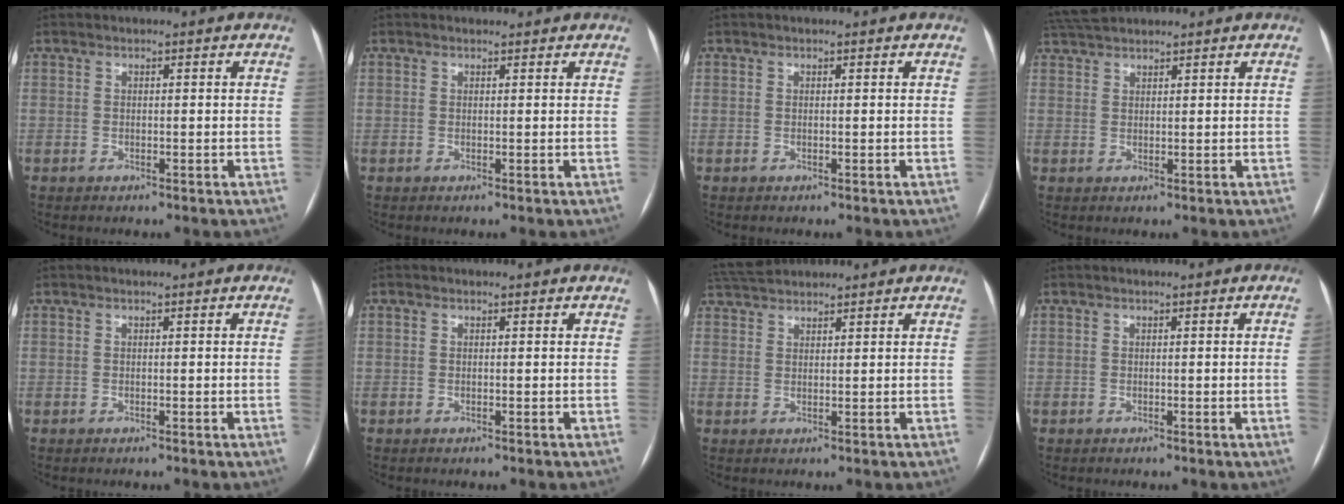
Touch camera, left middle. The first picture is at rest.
{"total": 1.4, "force": [1.3, 0.4, 0.1], "torque": [-0.007, 0.013, 0.019]}
{"total": 0.0}
{"total": 4.9, "force": [4.7, 0.6, 1.5], "torque": [-0.033, 0.034, 0.091]}
{"total": 0.9, "force": [-0.1, -0.4, 0.8], "torque": [-0.006, 0.001, -0.004]}
{"total": 0.0}
{"total": 5.3, "force": [5.1, 0.8, 1.3], "torque": [-0.030, 0.035, 0.097]}
{"total": 1.7, "force": [-0.2, -0.8, 1.5], "torque": [-0.017, 0.000, -0.003]}